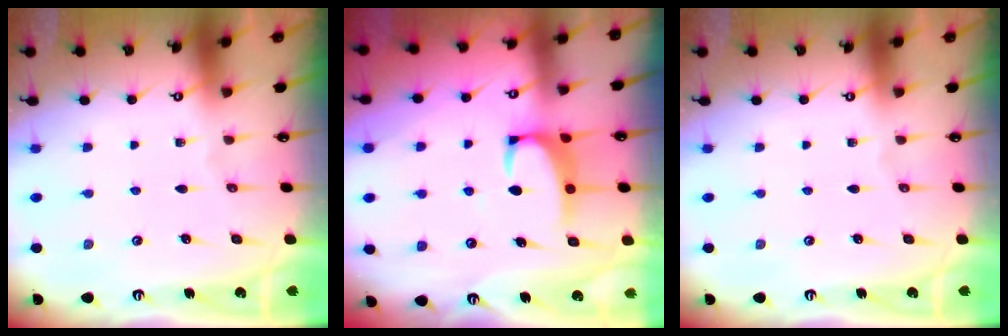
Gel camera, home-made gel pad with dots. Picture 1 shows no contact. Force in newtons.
{"total": 4.4, "press": 4.3, "slide": 0.9}
{"total": 0.0}